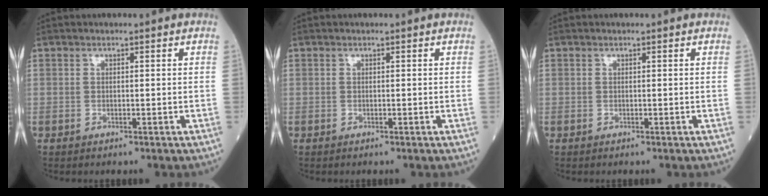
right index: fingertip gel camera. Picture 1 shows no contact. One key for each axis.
{"total": 0.0}
{"total": 0.0}